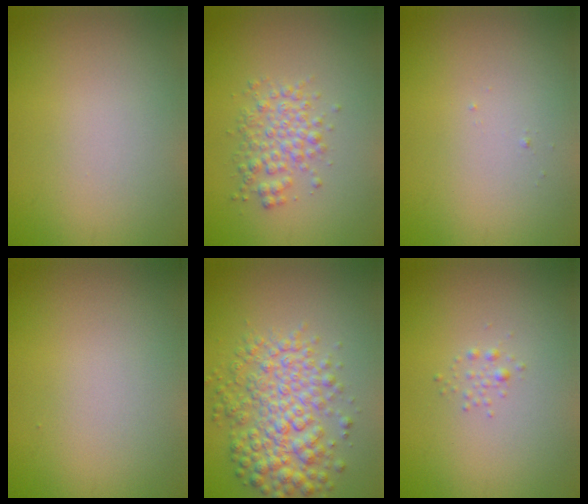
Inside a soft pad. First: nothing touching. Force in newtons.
{"total": 2.7, "press": 2.7, "slide": 0.0}
{"total": 0.0}
{"total": 0.0}
{"total": 5.9, "press": 5.9, "slide": 0.0}
{"total": 0.8, "press": 0.8, "slide": 0.0}